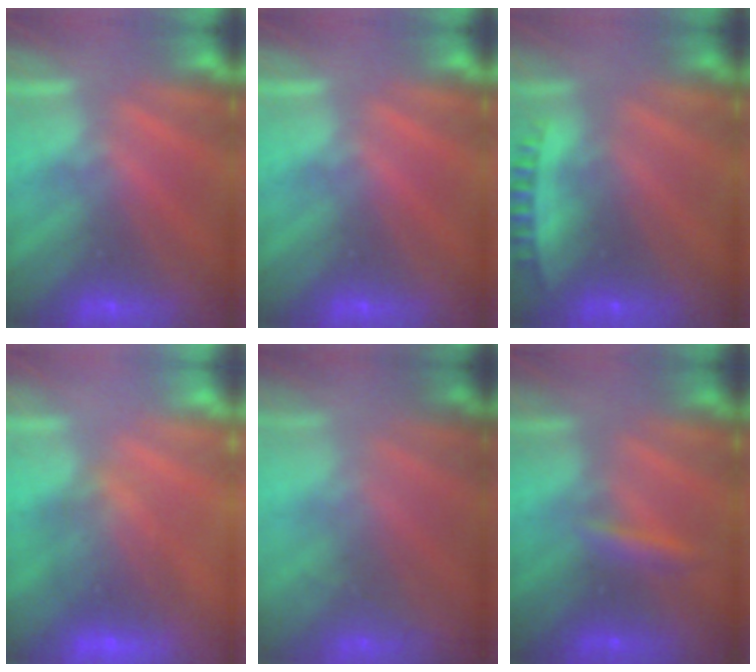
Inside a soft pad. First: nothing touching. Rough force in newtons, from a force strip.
{"total": 0.0}
{"total": 2.7}
{"total": 5.7}
{"total": 7.1}
{"total": 2.5}